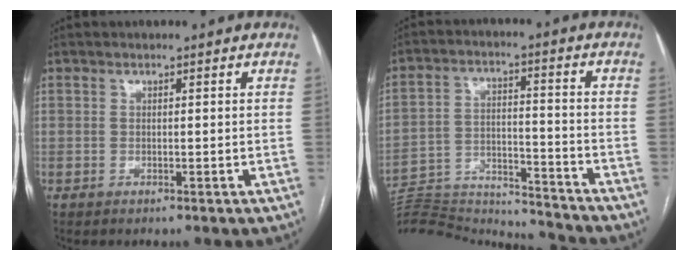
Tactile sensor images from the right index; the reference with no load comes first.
{"total": 22.0, "force": [-21.3, 2.7, 4.5], "torque": [-0.129, 0.007, -0.329]}